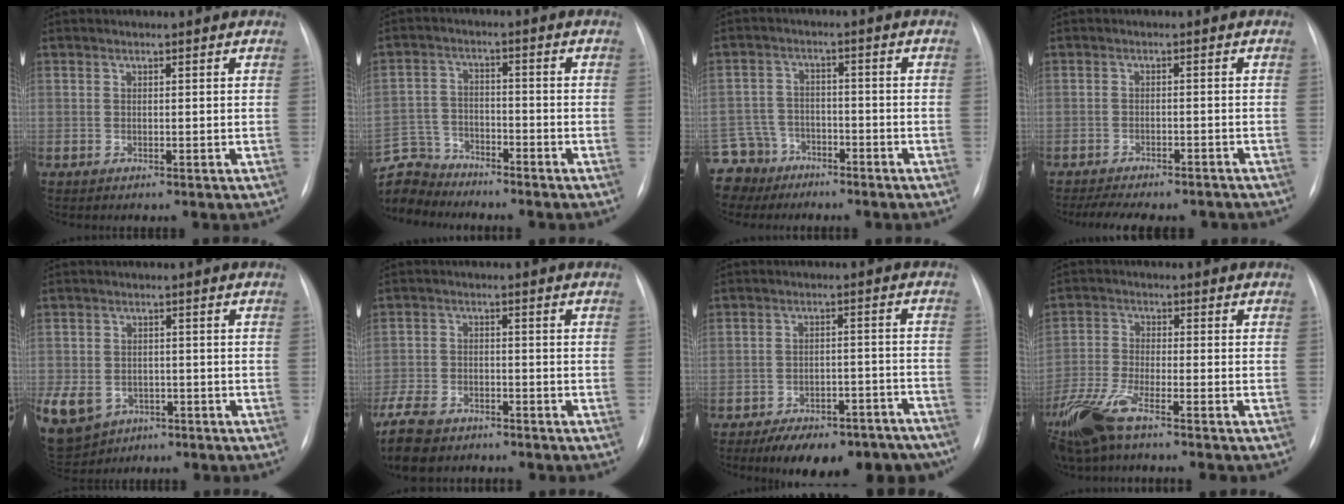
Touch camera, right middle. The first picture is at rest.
{"total": 9.4, "force": [-8.9, 3.1, 0.0], "torque": [-0.016, 0.014, -0.173]}
{"total": 8.2, "force": [-6.3, 5.3, 0.1], "torque": [-0.018, 0.008, -0.111]}
{"total": 11.4, "force": [-10.0, 3.2, 4.4], "torque": [-0.074, 0.004, -0.126]}
{"total": 21.9, "force": [-9.5, 17.5, 9.1], "torque": [-0.323, -0.013, -0.135]}
{"total": 10.7, "force": [-8.0, 5.3, 4.8], "torque": [-0.110, -0.015, -0.137]}
{"total": 17.9, "force": [-14.5, 6.9, 8.0], "torque": [-0.088, 0.026, -0.187]}
{"total": 9.7, "force": [-7.0, 1.6, 6.5], "torque": [-0.146, -0.021, -0.139]}